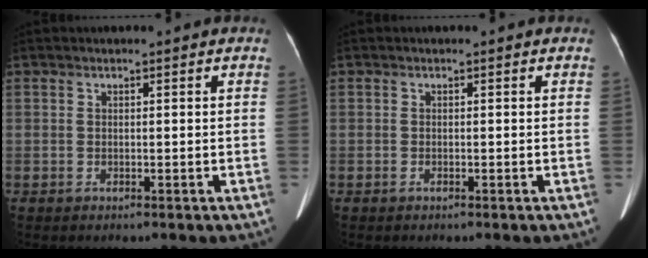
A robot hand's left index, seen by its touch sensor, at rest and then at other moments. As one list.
[{"total": 0.0}]